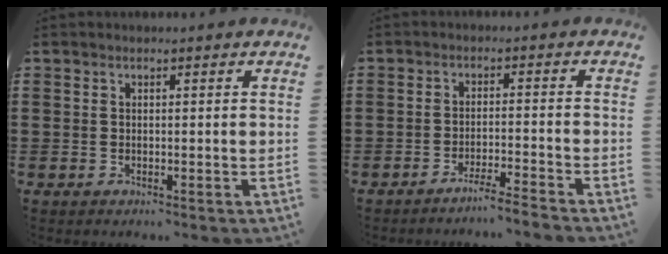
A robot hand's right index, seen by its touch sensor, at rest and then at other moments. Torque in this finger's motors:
{"motor_torque": [1.37, 0.77, 0.05, -0.01]}